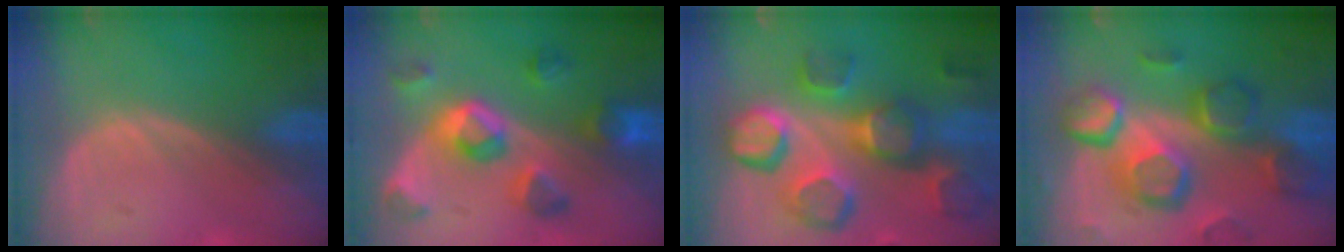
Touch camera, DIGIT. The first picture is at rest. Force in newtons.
{"total": 8.3, "press": 8.1, "slide": 1.9}
{"total": 12.5, "press": 11.1, "slide": 5.7}
{"total": 12.4, "press": 10.8, "slide": 6.1}